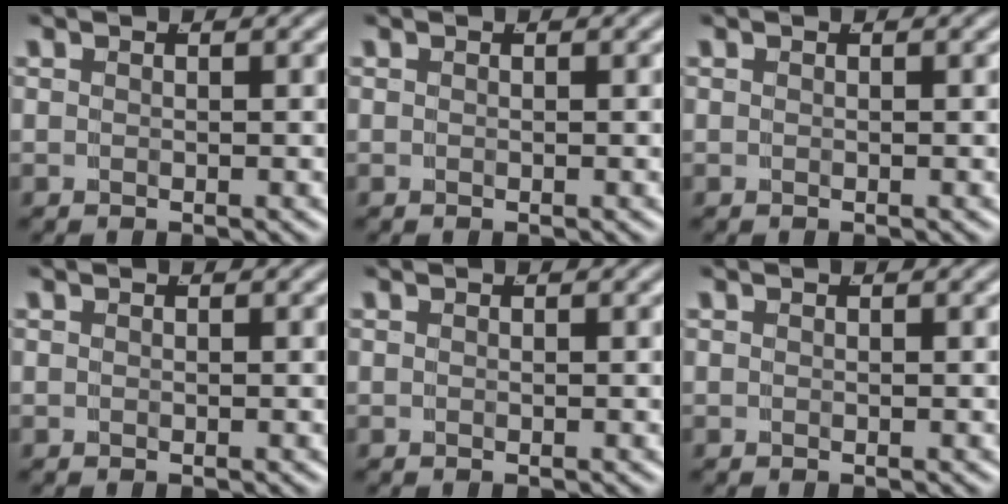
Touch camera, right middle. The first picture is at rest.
{"total": 0.0}
{"total": 0.0}
{"total": 0.0}
{"total": 0.0}
{"total": 0.0}